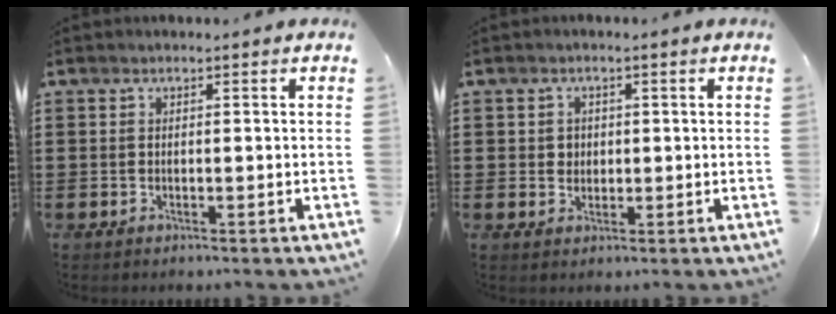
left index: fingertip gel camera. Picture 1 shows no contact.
{"total": 2.4, "force": [0.5, 2.3, 0.7], "torque": [-0.024, 0.010, 0.007]}